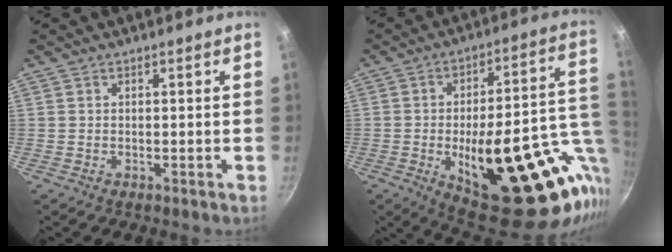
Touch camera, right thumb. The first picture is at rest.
{"total": 30.6, "force": [-6.9, 12.4, 27.1], "torque": [-0.335, 0.008, -0.075]}